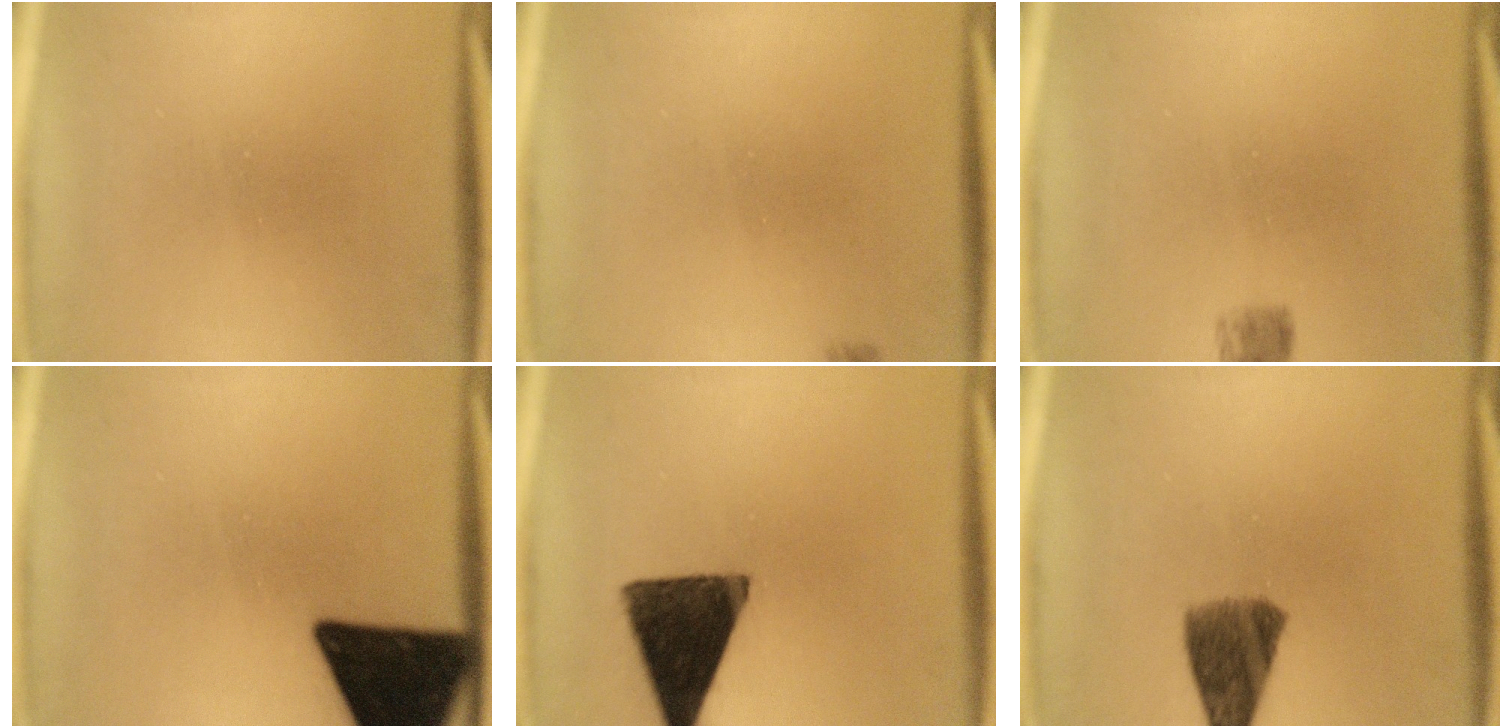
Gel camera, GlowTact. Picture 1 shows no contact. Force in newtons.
{"total": 1.1}
{"total": 2.6}
{"total": 18.5}
{"total": 15.2}
{"total": 8.2}